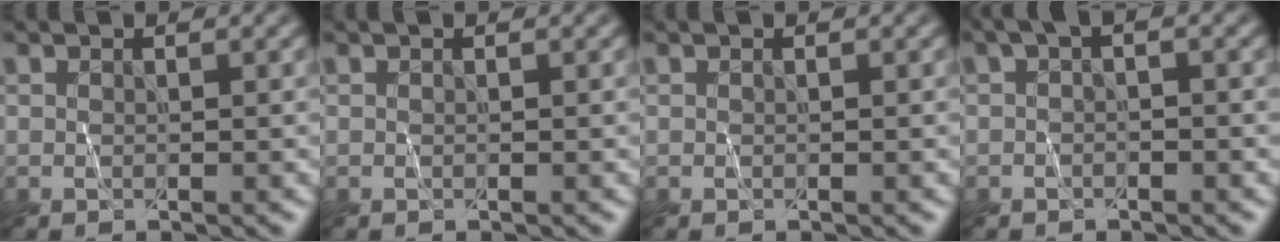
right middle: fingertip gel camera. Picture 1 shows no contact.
{"total": 0.0}
{"total": 0.0}
{"total": 2.1, "force": [0.4, 0.8, 1.9], "torque": [-0.029, 0.007, -0.008]}